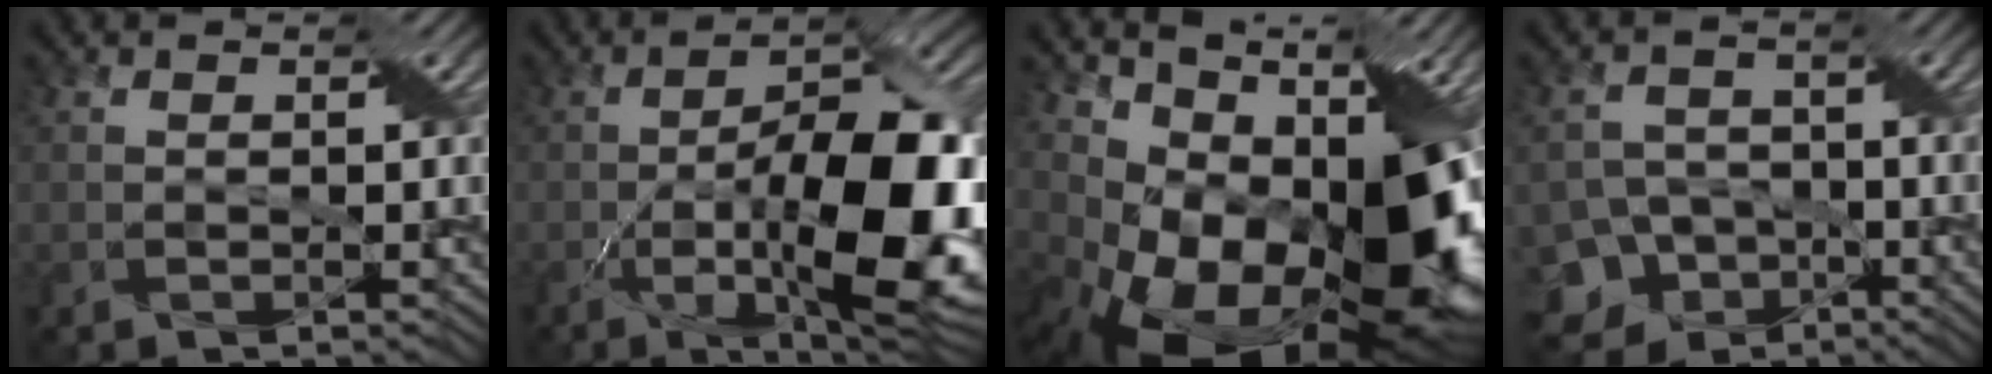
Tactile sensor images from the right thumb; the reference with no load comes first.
{"total": 17.2, "force": [-4.5, 6.8, 15.1], "torque": [-0.230, -0.011, -0.070]}
{"total": 18.0, "force": [-1.0, 11.7, 13.7], "torque": [-0.183, -0.020, 0.015]}
{"total": 9.5, "force": [-6.2, 6.9, 2.0], "torque": [-0.052, -0.014, -0.106]}